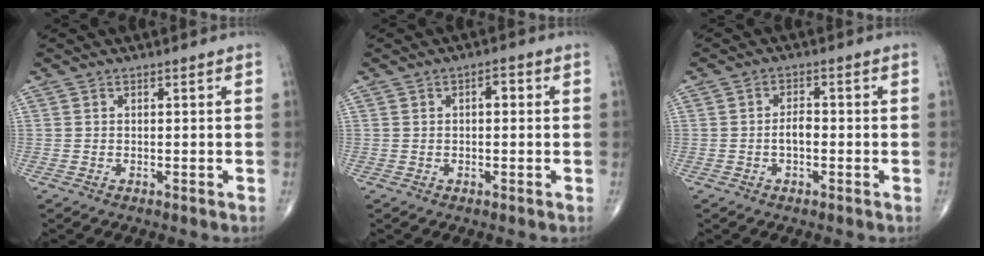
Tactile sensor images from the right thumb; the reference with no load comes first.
{"total": 2.2, "force": [0.4, 1.1, 1.9], "torque": [-0.023, 0.008, 0.001]}
{"total": 2.7, "force": [-0.7, 1.4, 2.2], "torque": [-0.033, 0.009, -0.014]}